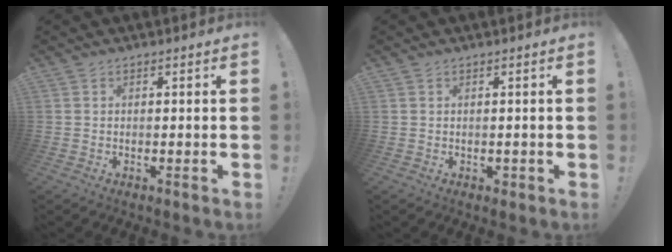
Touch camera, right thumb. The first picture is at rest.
{"total": 0.9, "force": [0.0, 0.8, 0.3], "torque": [-0.002, 0.001, 0.001]}